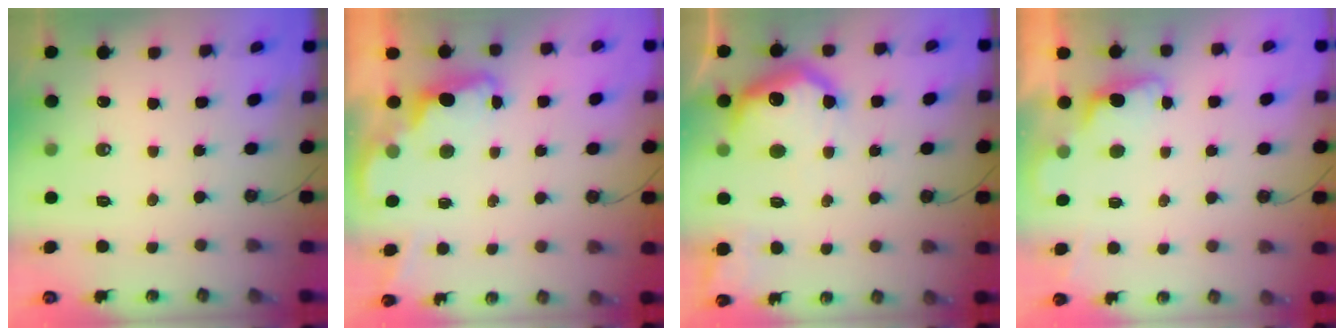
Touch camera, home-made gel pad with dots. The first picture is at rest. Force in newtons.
{"total": 2.0, "press": 2.0, "slide": 0.6}
{"total": 15.0, "press": 15.0, "slide": 1.2}
{"total": 0.9, "press": 0.6, "slide": 0.7}